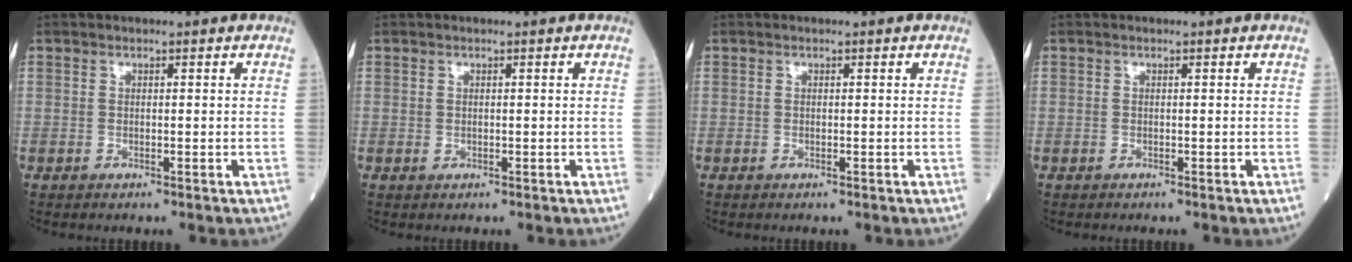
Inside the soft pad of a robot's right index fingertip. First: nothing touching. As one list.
[{"total": 0.0}, {"total": 0.0}, {"total": 0.0}]